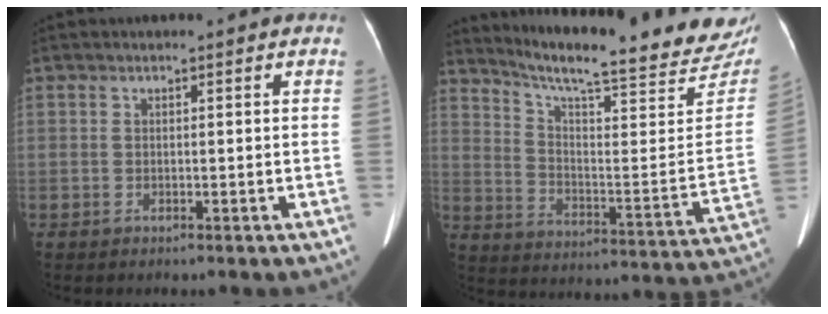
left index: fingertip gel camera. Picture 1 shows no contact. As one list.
[{"total": 26.9, "force": [24.2, 3.1, 11.3], "torque": [-0.184, -0.091, 0.309]}]